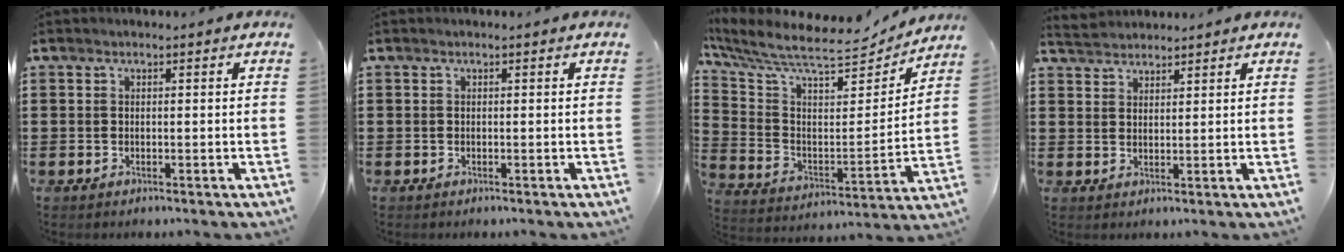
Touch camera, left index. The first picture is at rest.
{"total": 0.0}
{"total": 9.3, "force": [8.0, 1.6, 4.5], "torque": [-0.126, -0.059, 0.132]}
{"total": 2.7, "force": [2.6, 0.4, -0.1], "torque": [-0.007, -0.001, 0.052]}